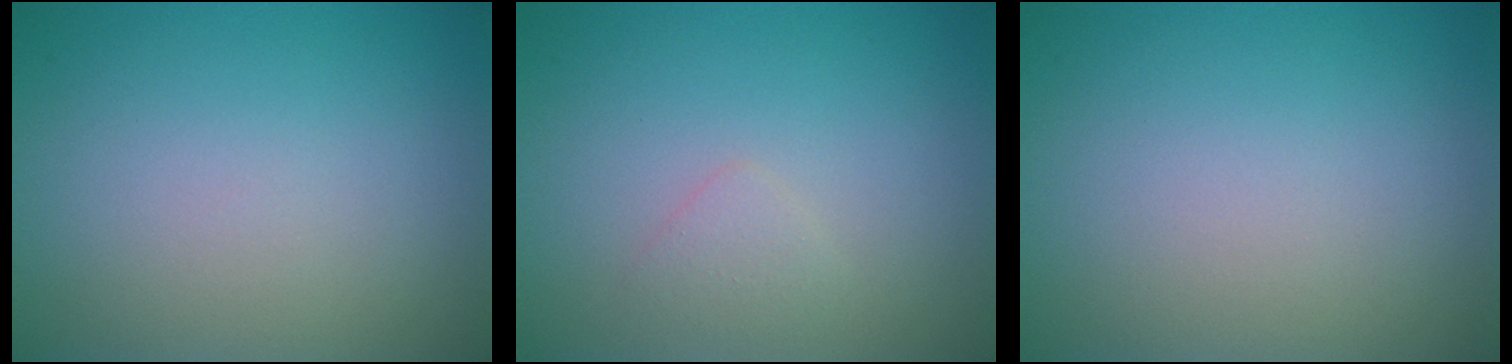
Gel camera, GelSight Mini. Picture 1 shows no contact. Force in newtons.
{"total": 1.1, "press": 1.1, "slide": 0.1}
{"total": 0.0}